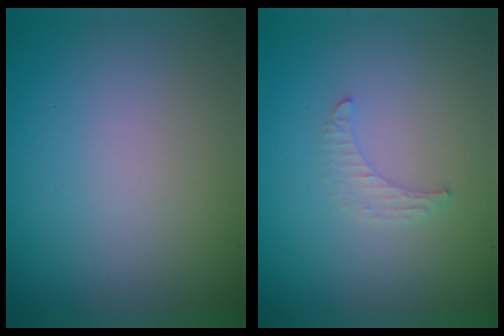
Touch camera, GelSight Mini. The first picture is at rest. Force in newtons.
{"total": 1.1, "press": 1.1, "slide": 0.3}